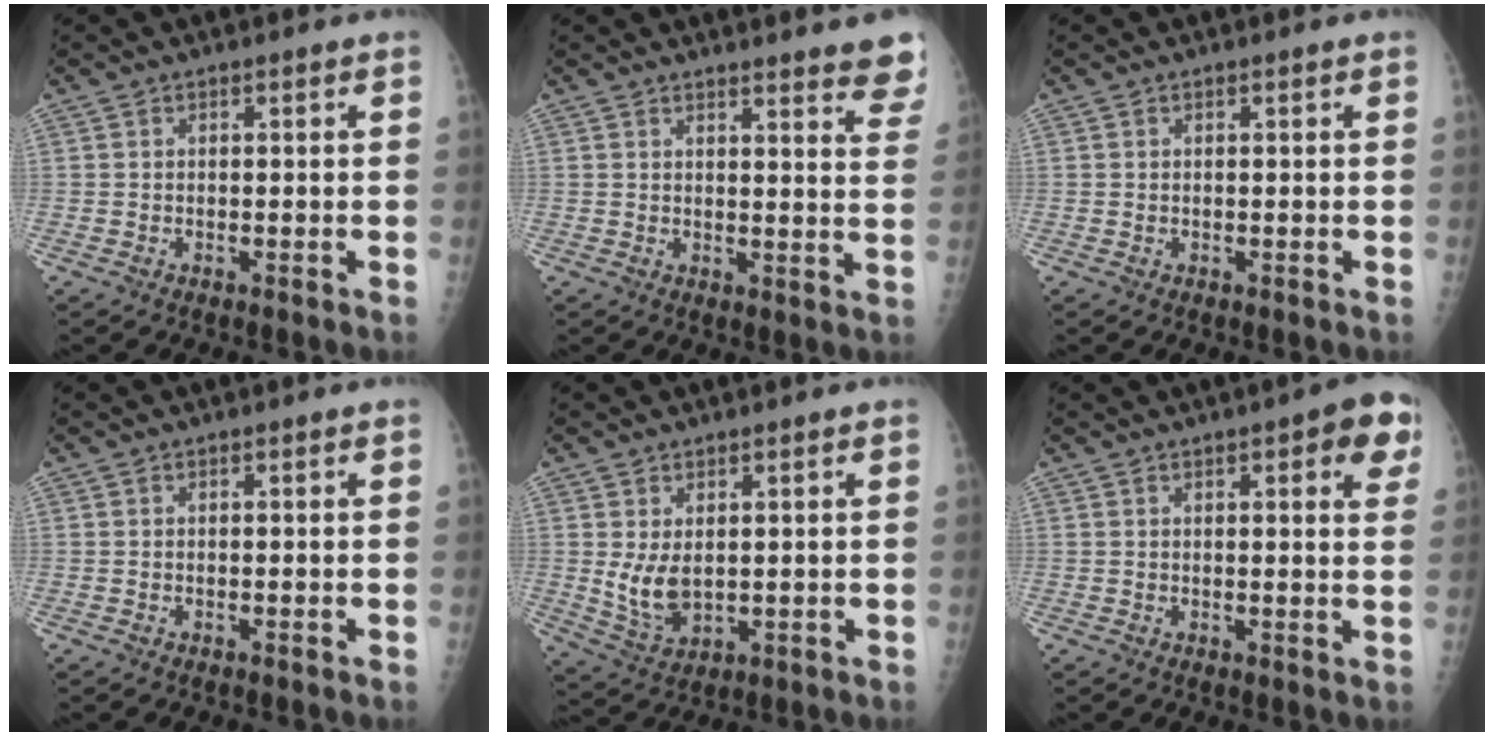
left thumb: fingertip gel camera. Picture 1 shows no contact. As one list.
[{"total": 11.3, "force": [10.2, 1.5, 4.8], "torque": [-0.025, -0.064, 0.099]}, {"total": 0.0}, {"total": 0.0}, {"total": 6.1, "force": [0.9, 3.6, 4.8], "torque": [-0.080, -0.017, 0.033]}, {"total": 7.8, "force": [3.6, 2.3, 6.5], "torque": [-0.055, -0.007, 0.037]}]